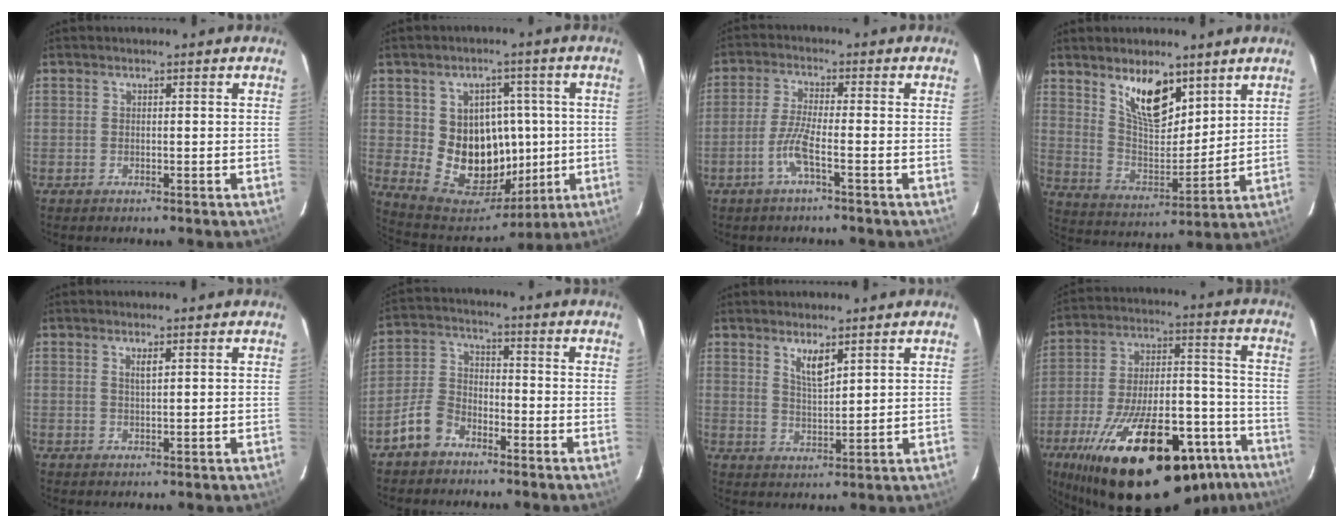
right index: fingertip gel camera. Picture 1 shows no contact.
{"total": 14.5, "force": [0.0, 13.0, 6.5], "torque": [-0.132, 0.012, 0.024]}
{"total": 5.1, "force": [-2.5, 0.1, 4.4], "torque": [-0.101, -0.001, -0.051]}
{"total": 12.4, "force": [7.8, 5.3, 8.0], "torque": [-0.136, -0.006, 0.152]}
{"total": 1.6, "force": [0.8, 0.3, 1.4], "torque": [-0.023, 0.001, 0.013]}
{"total": 7.3, "force": [-5.0, 4.5, 2.9], "torque": [-0.070, 0.023, -0.097]}
{"total": 4.5, "force": [2.8, 1.2, 3.2], "torque": [-0.060, -0.007, 0.055]}
{"total": 34.7, "force": [-22.8, 13.4, 22.5], "torque": [-0.366, -0.004, -0.319]}